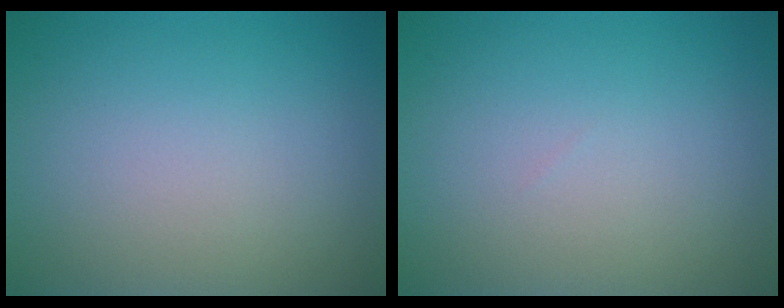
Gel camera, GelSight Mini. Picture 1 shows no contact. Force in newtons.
{"total": 0.0}